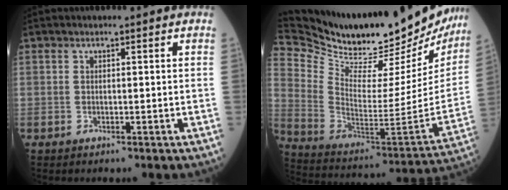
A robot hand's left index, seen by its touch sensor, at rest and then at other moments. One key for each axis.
{"total": 35.2, "fx": 30.9, "fy": 7.0, "fz": 15.4, "tx": -0.282, "ty": -0.082, "tz": 0.440}